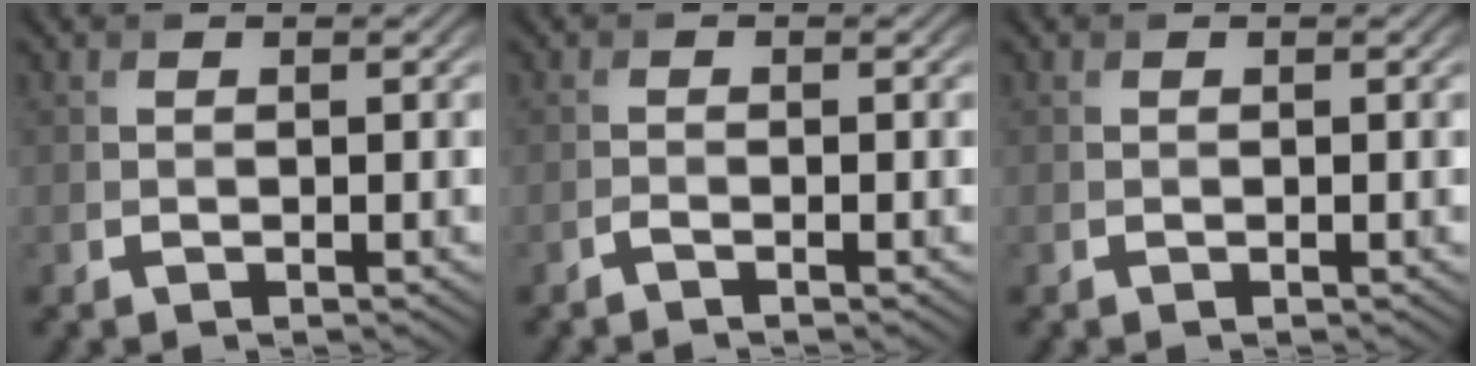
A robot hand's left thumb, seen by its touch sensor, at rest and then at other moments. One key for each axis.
{"total": 0.7, "fx": -0.6, "fy": 0.0, "fz": 0.5, "tx": -0.009, "ty": 0.000, "tz": -0.014}
{"total": 0.0}